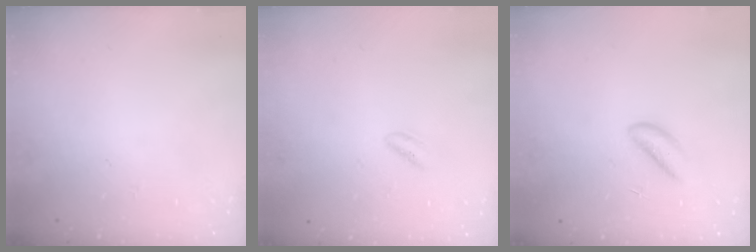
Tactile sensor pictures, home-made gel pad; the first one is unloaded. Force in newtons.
{"total": 2.4, "press": 2.2, "slide": 1.0}
{"total": 2.7, "press": 2.7, "slide": 0.3}